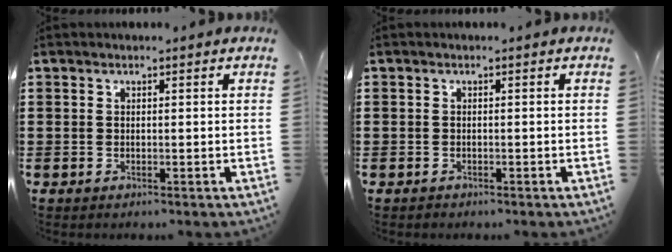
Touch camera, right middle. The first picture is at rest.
{"total": 0.6, "force": [-0.5, 0.3, -0.1], "torque": [0.000, 0.003, -0.012]}